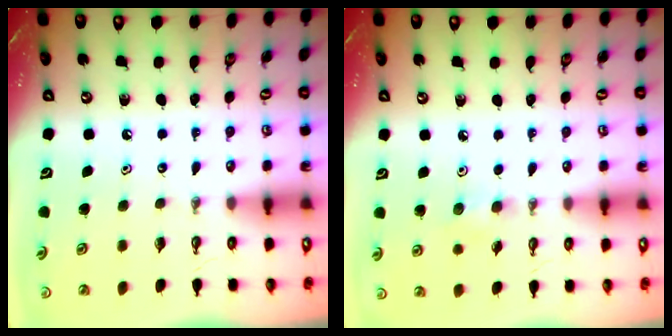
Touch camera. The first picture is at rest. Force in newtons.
{"total": 7.6, "press": 5.5, "slide": 5.2}